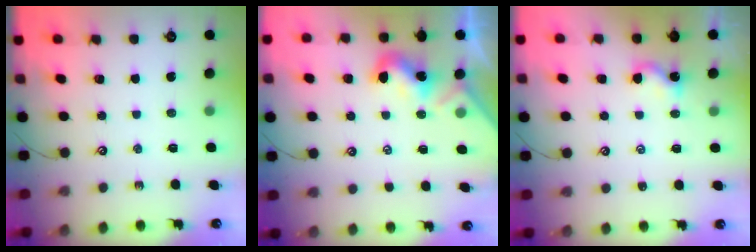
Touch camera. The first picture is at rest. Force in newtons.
{"total": 1.8, "press": 1.8, "slide": 0.5}
{"total": 0.0}